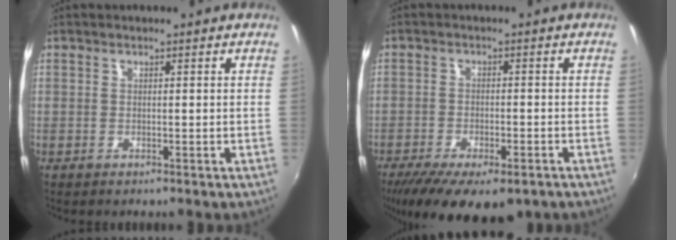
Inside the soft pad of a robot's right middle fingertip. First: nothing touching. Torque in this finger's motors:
{"motor_torque": [1.10, -1.04, 0.30, 0.17]}